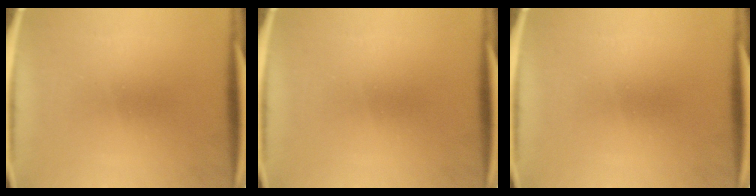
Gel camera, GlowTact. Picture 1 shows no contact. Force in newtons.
{"total": 0.0}
{"total": 0.0}